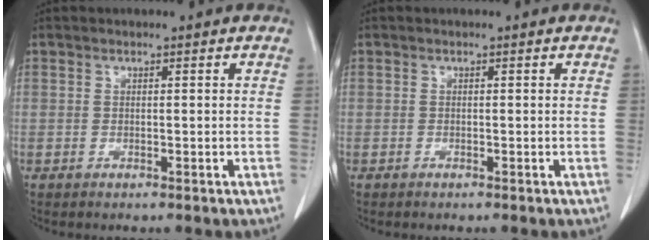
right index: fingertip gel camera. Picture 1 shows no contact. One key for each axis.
{"total": 0.0}